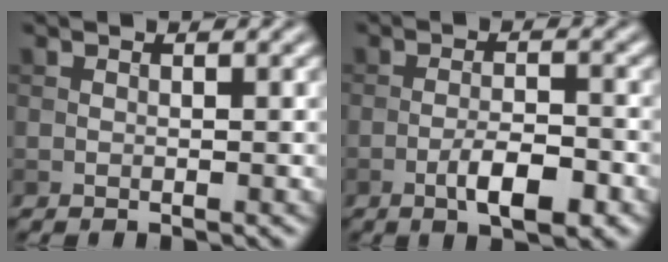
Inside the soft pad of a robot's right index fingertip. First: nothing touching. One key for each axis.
{"total": 4.5, "fx": -2.1, "fy": 1.3, "fz": 3.7, "tx": -0.065, "ty": 0.000, "tz": -0.036}